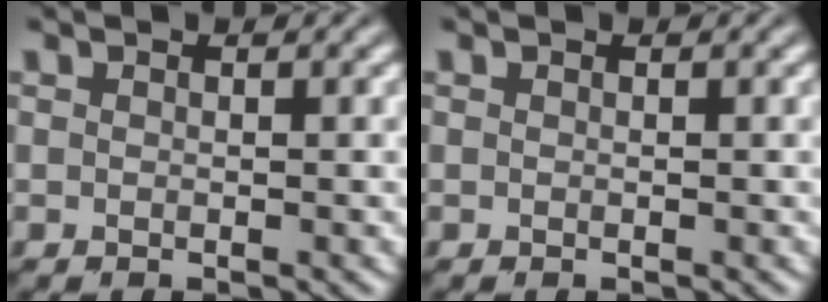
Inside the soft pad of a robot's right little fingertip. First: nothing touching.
{"total": 0.0}